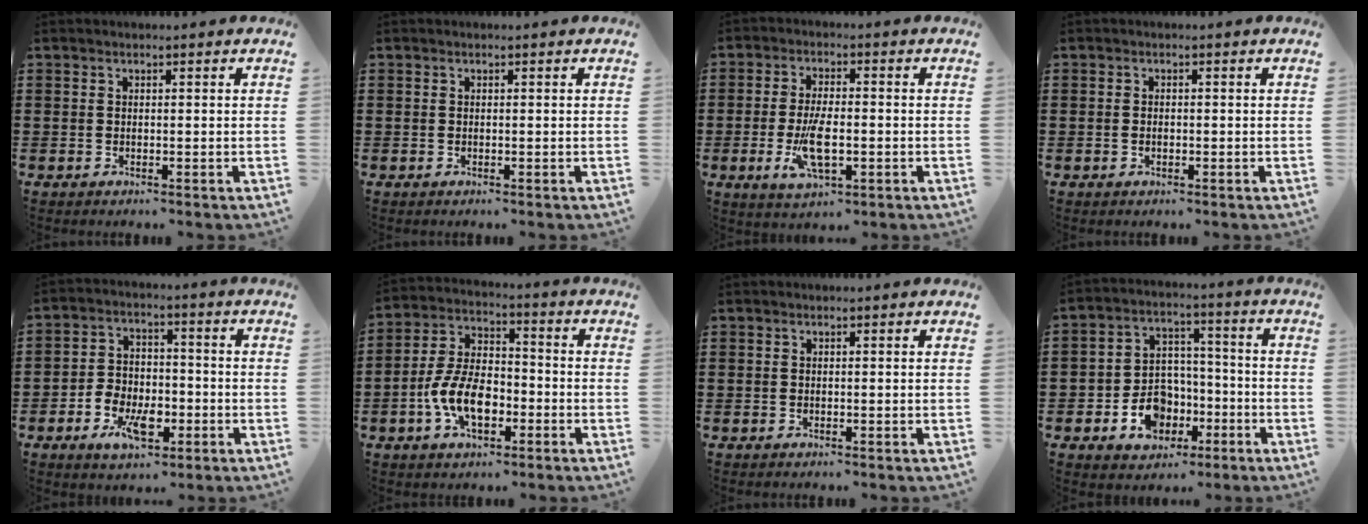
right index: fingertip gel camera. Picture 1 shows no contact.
{"total": 0.0}
{"total": 7.2, "force": [-1.7, 2.7, 6.5], "torque": [-0.144, -0.012, -0.032]}
{"total": 0.7, "force": [-0.2, 0.4, 0.5], "torque": [-0.013, 0.000, -0.005]}
{"total": 6.9, "force": [-3.0, 4.2, 4.6], "torque": [-0.090, 0.004, -0.058]}
{"total": 9.3, "force": [-3.2, 5.2, 7.0], "torque": [-0.167, 0.001, -0.065]}
{"total": 0.0}
{"total": 8.5, "force": [-3.7, 6.6, 3.9], "torque": [-0.077, 0.026, -0.062]}